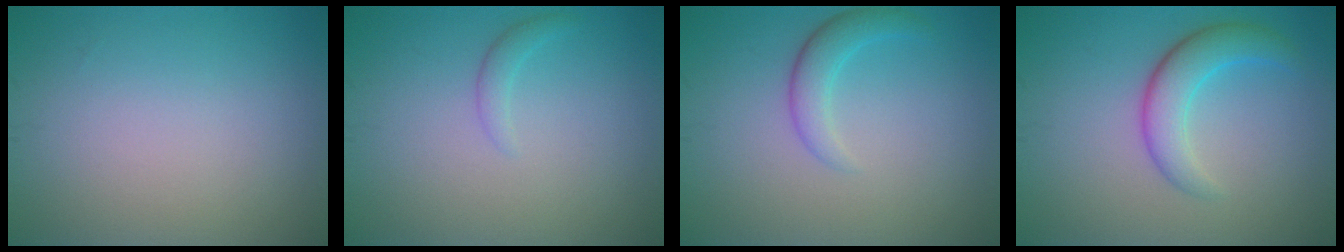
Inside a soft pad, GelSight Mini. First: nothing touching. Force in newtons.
{"total": 1.1, "press": 1.1, "slide": 0.1}
{"total": 2.4, "press": 2.4, "slide": 0.1}
{"total": 3.9, "press": 3.9, "slide": 0.2}